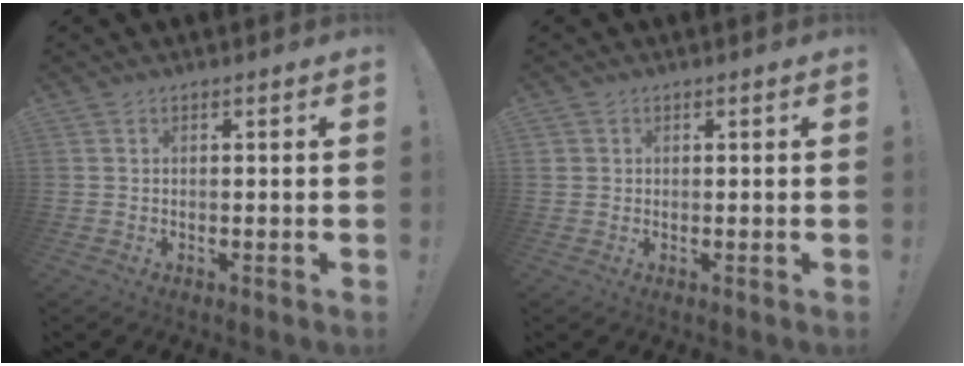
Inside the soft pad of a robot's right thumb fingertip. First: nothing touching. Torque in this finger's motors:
{"motor_torque": [0.06, -0.55, 0.04, -0.13, 0.00]}